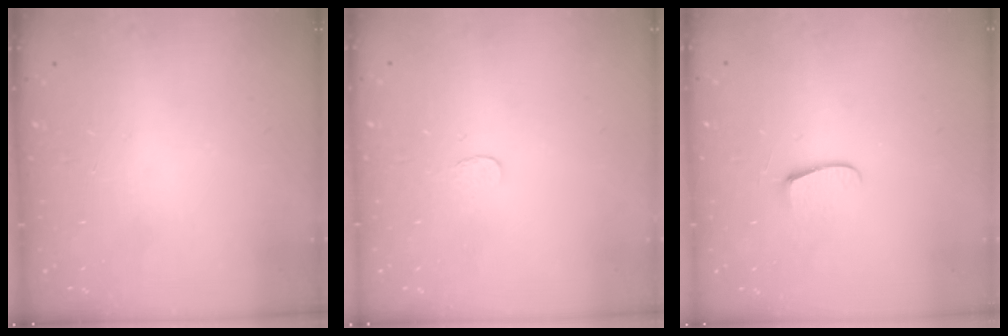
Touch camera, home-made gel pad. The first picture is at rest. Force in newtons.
{"total": 3.0, "press": 3.0, "slide": 0.2}
{"total": 5.9, "press": 5.8, "slide": 0.5}